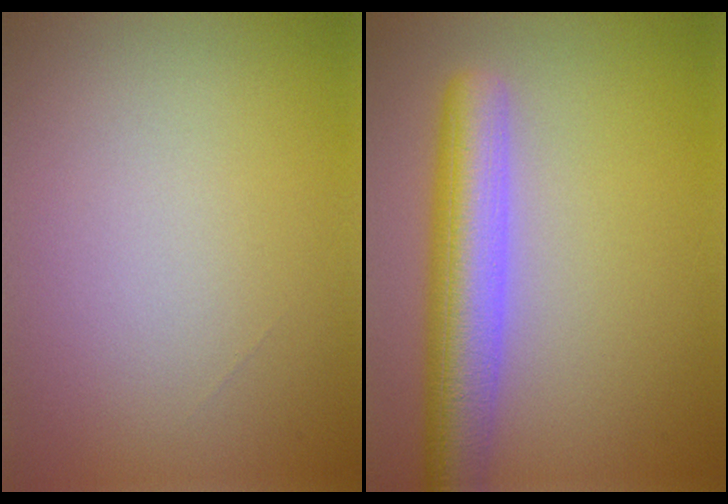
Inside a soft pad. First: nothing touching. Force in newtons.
{"total": 6.6, "press": 6.6, "slide": 0.3}